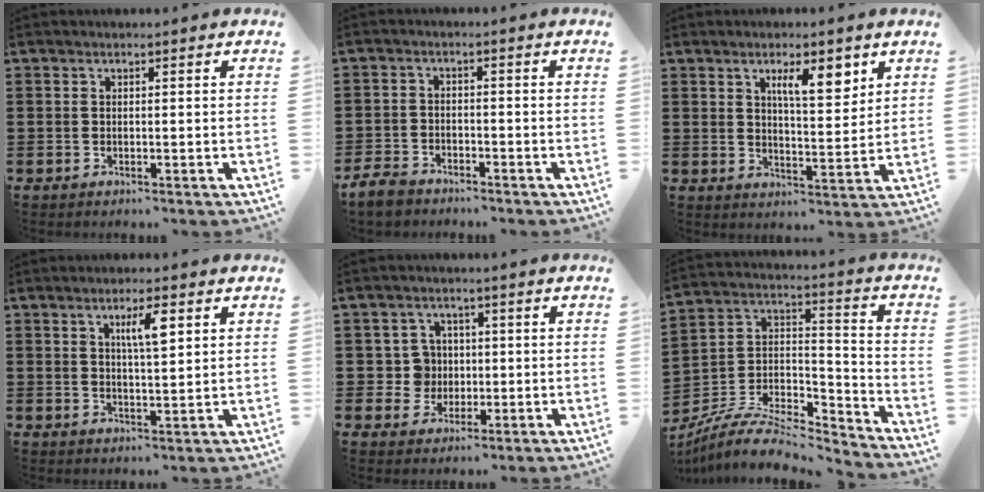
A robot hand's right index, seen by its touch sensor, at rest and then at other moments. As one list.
[{"total": 3.3, "force": [-3.1, 1.0, 0.7], "torque": [-0.030, 0.002, -0.068]}, {"total": 6.6, "force": [3.5, 2.0, 5.2], "torque": [-0.078, -0.006, 0.051]}, {"total": 4.7, "force": [2.0, 1.0, 4.1], "torque": [-0.070, 0.003, 0.027]}, {"total": 5.0, "force": [0.1, 4.7, 1.6], "torque": [-0.052, 0.015, 0.000]}, {"total": 7.8, "force": [-6.4, 3.0, 3.4], "torque": [-0.074, 0.004, -0.127]}]